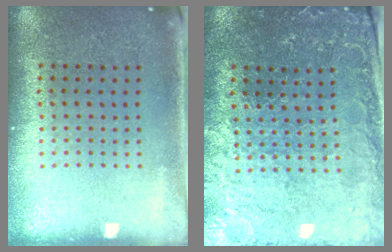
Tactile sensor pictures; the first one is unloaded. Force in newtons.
{"total": 1.2, "press": 1.2, "slide": 0.4}